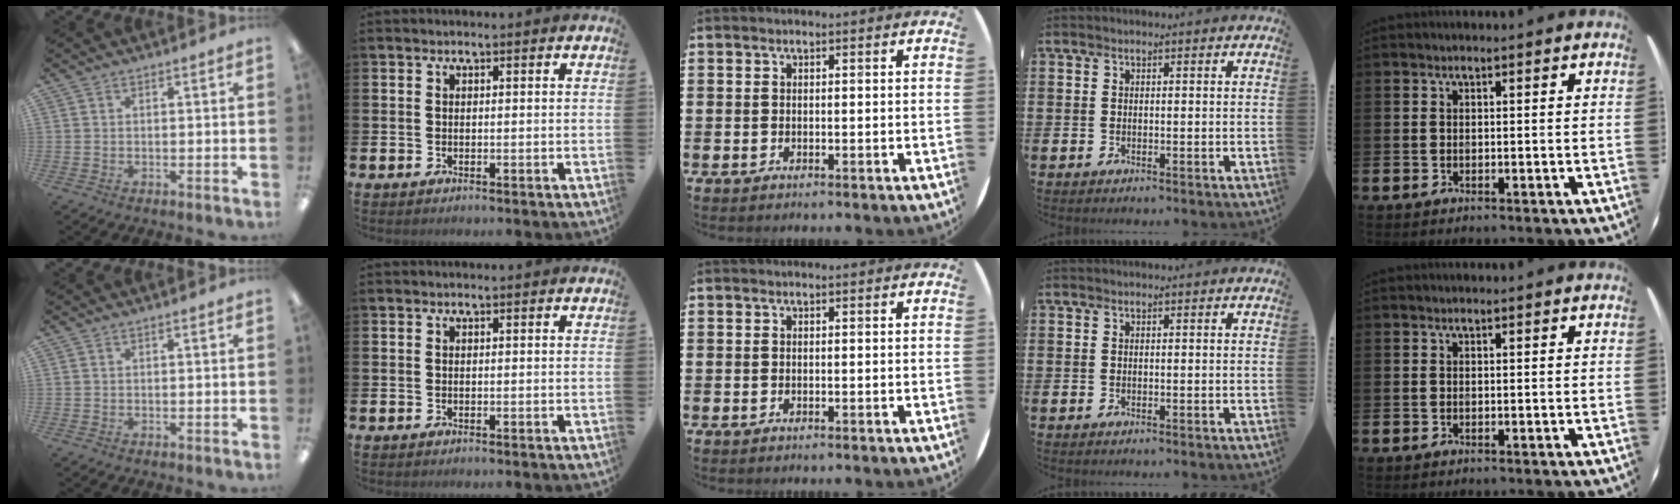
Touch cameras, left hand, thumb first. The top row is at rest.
{}